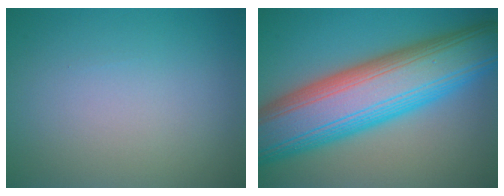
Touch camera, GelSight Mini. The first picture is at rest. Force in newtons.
{"total": 14.4, "press": 14.3, "slide": 0.4}